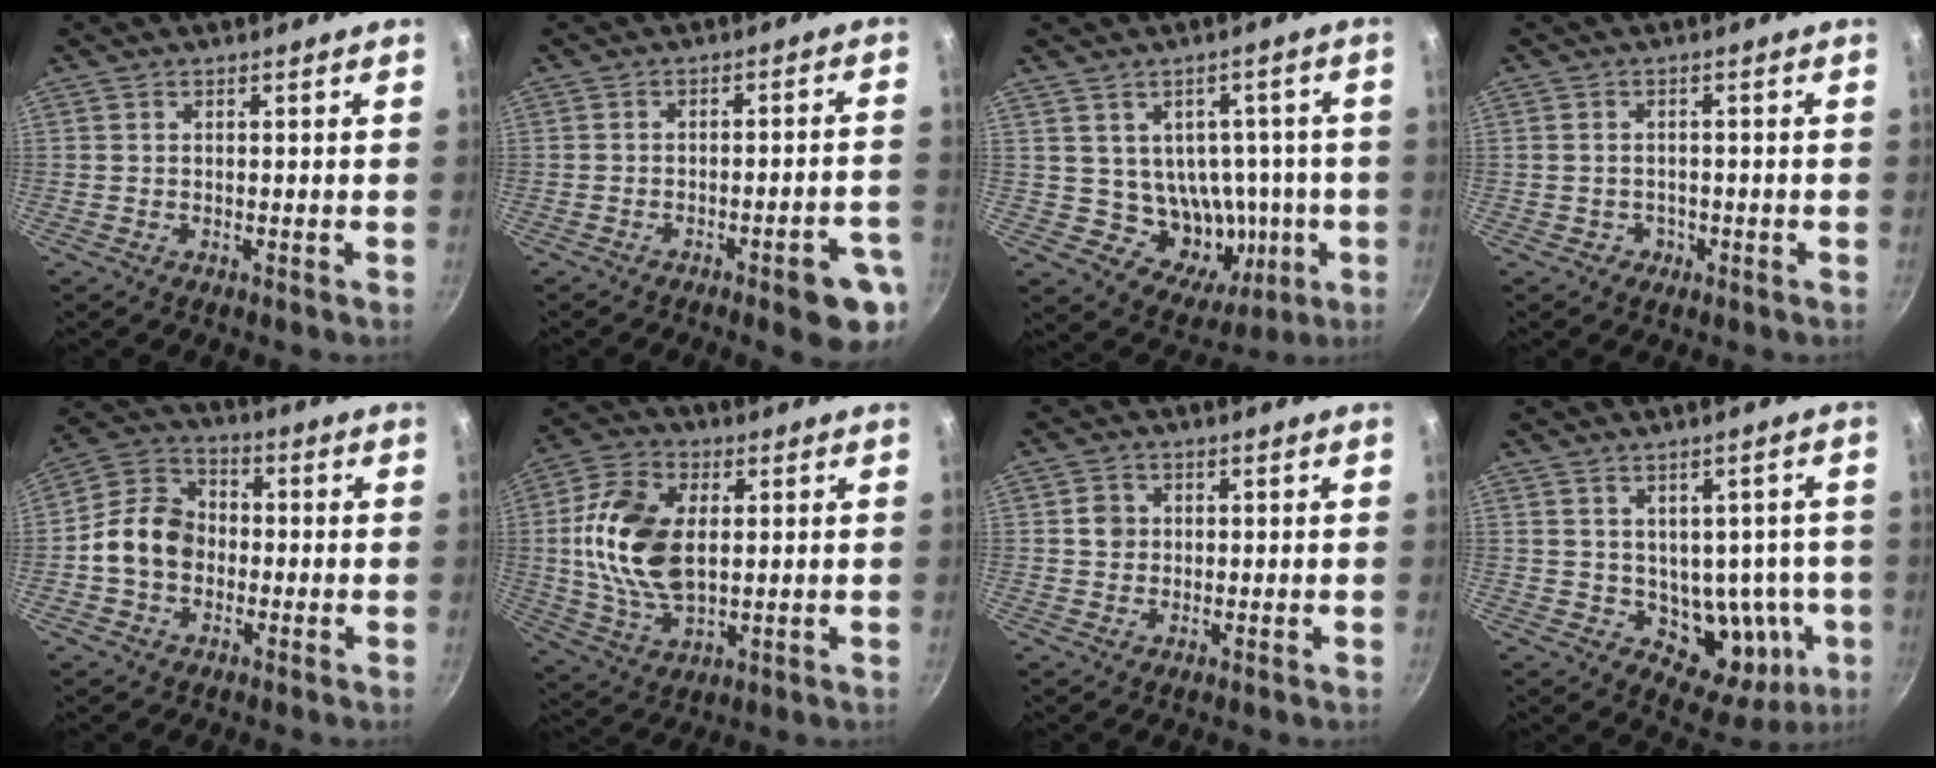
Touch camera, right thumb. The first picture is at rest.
{"total": 9.3, "force": [-4.6, 2.3, 7.8], "torque": [-0.076, 0.033, -0.049]}
{"total": 13.4, "force": [-0.4, 11.2, 7.4], "torque": [-0.058, -0.002, 0.013]}
{"total": 2.2, "force": [-0.9, 1.9, 0.5], "torque": [0.008, 0.011, -0.006]}
{"total": 10.8, "force": [-1.5, 8.7, 6.3], "torque": [-0.085, 0.030, -0.047]}
{"total": 16.2, "force": [1.8, 9.6, 12.9], "torque": [-0.240, -0.002, 0.032]}
{"total": 2.5, "force": [0.3, 2.4, 0.7], "torque": [0.002, 0.006, 0.001]}
{"total": 13.1, "force": [-0.9, 9.3, 9.2], "torque": [-0.071, -0.014, 0.003]}